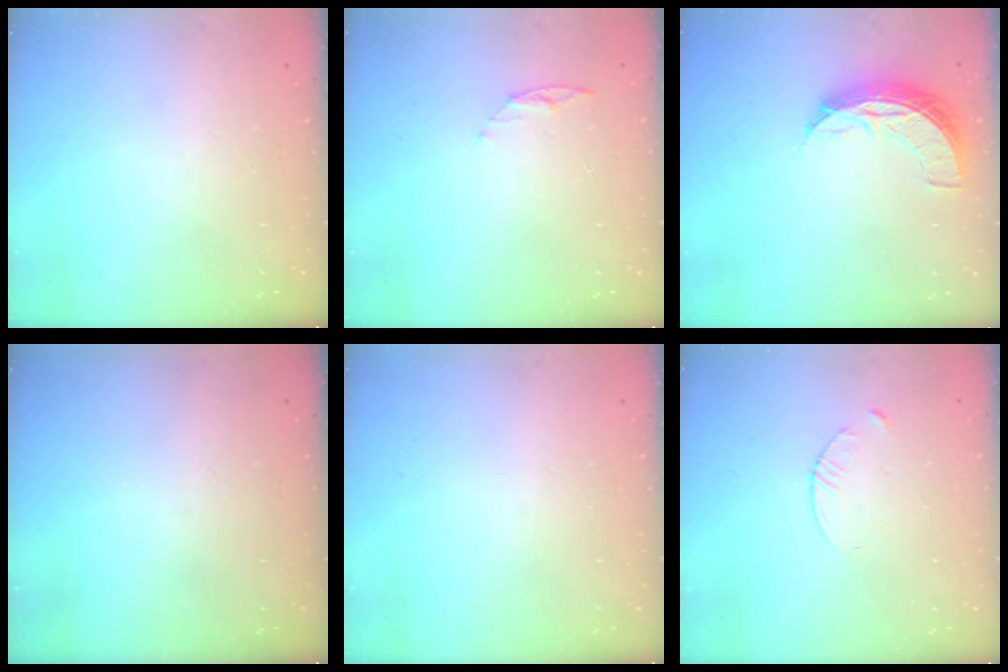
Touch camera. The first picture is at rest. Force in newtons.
{"total": 4.5, "press": 4.4, "slide": 0.5}
{"total": 8.3, "press": 8.3, "slide": 0.4}
{"total": 0.0}
{"total": 0.0}
{"total": 3.8, "press": 3.7, "slide": 0.5}